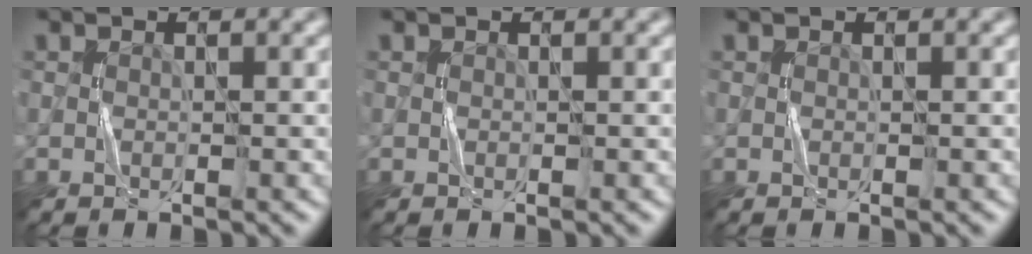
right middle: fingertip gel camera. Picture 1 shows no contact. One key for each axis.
{"total": 0.0}
{"total": 0.0}